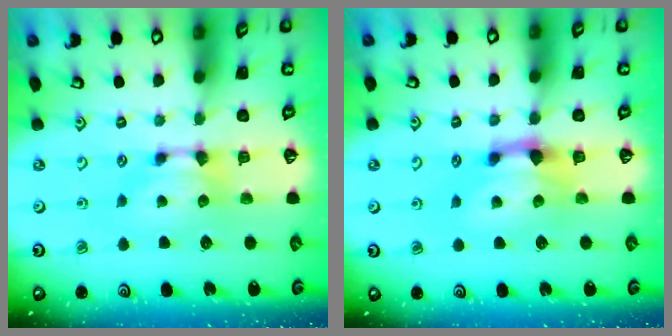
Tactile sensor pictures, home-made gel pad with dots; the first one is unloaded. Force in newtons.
{"total": 2.5, "press": 2.0, "slide": 1.5}